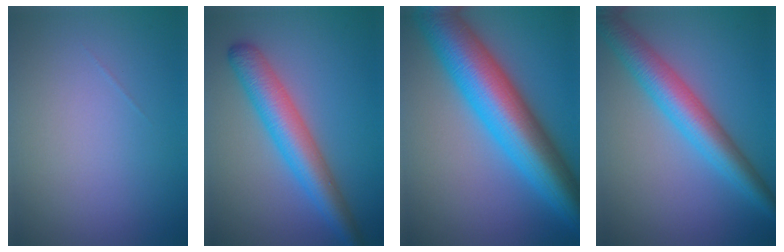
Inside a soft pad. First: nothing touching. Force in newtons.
{"total": 5.7, "press": 5.7, "slide": 0.1}
{"total": 12.3, "press": 12.3, "slide": 0.2}
{"total": 5.9, "press": 5.9, "slide": 0.1}